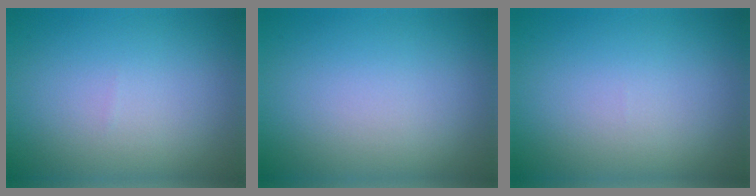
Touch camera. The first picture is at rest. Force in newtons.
{"total": 0.0}
{"total": 0.0}